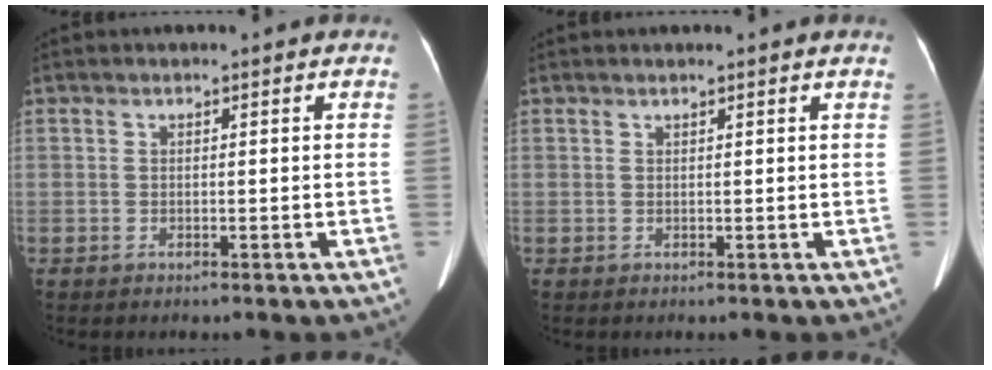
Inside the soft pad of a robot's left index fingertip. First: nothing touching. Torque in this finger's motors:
{"motor_torque": [0.03, -0.13, 0.00, 0.03]}